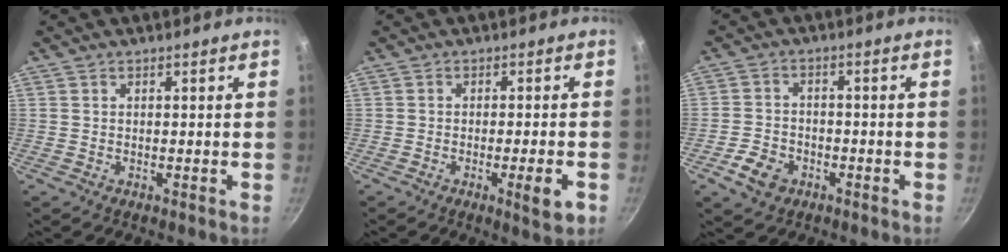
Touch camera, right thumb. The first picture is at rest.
{"total": 5.3, "force": [-2.1, 0.6, 4.9], "torque": [-0.066, 0.004, -0.029]}
{"total": 6.0, "force": [-3.0, 4.3, 2.9], "torque": [-0.049, 0.023, -0.057]}